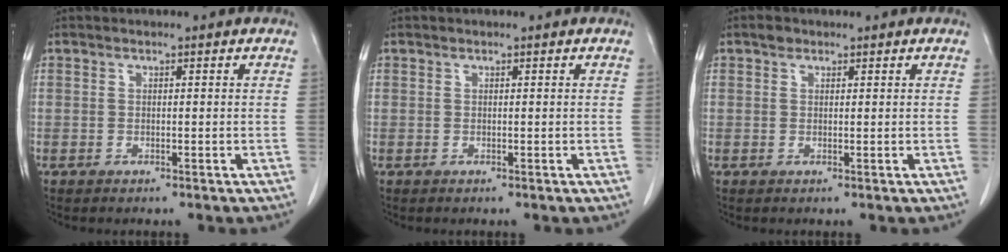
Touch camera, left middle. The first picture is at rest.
{"total": 0.0}
{"total": 1.1, "force": [0.7, 0.7, 0.3], "torque": [-0.006, 0.006, 0.011]}